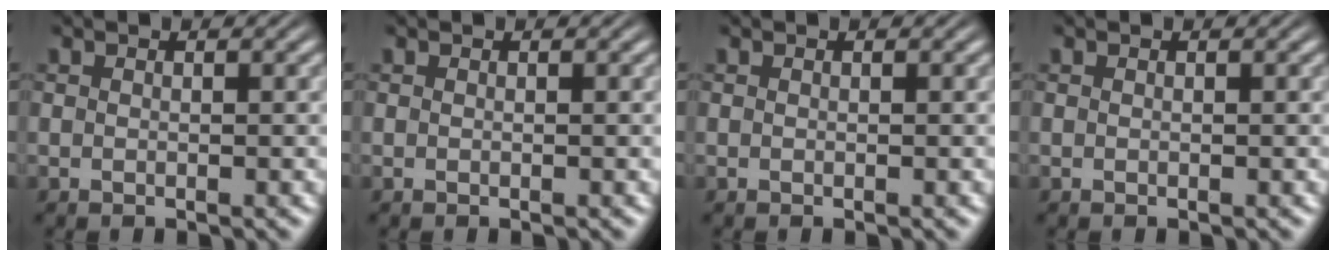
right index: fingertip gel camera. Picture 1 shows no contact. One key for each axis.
{"total": 0.0}
{"total": 0.0}
{"total": 0.0}